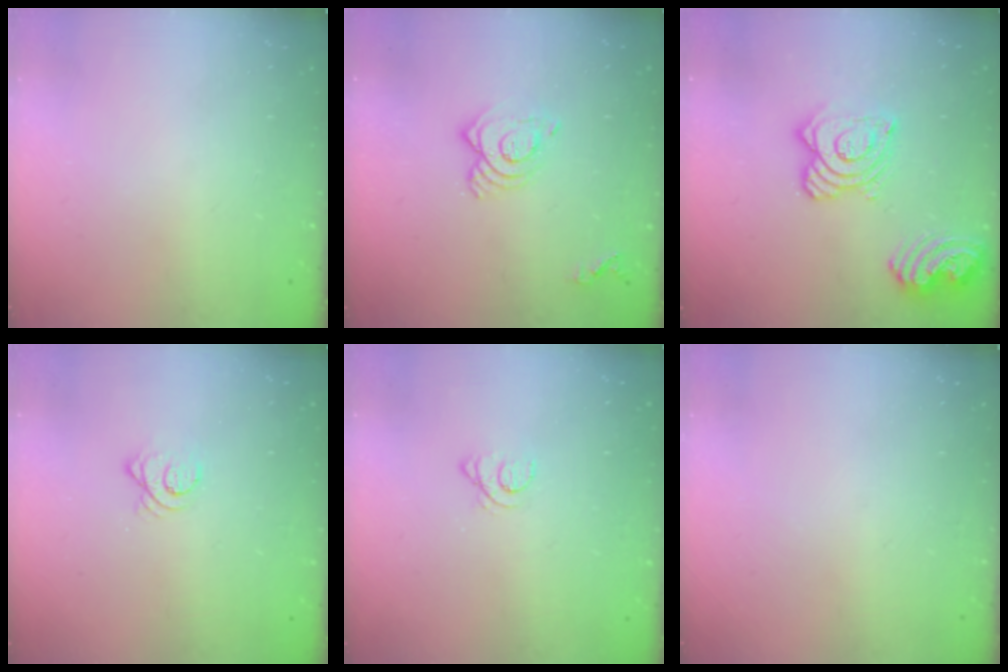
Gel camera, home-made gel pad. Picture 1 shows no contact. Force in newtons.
{"total": 9.3, "press": 9.3, "slide": 0.8}
{"total": 15.7, "press": 15.6, "slide": 1.6}
{"total": 3.4, "press": 3.3, "slide": 0.5}
{"total": 1.6, "press": 1.6, "slide": 0.2}
{"total": 0.0}